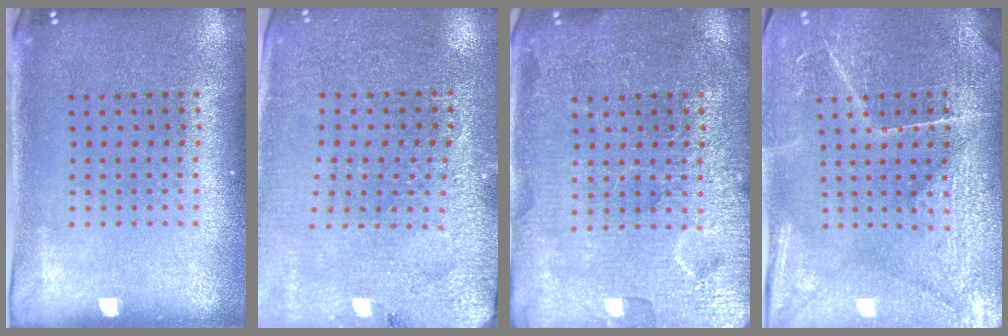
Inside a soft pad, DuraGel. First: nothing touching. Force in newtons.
{"total": 2.8, "press": 2.8, "slide": 0.2}
{"total": 4.0, "press": 4.0, "slide": 0.4}
{"total": 3.8, "press": 3.7, "slide": 1.2}